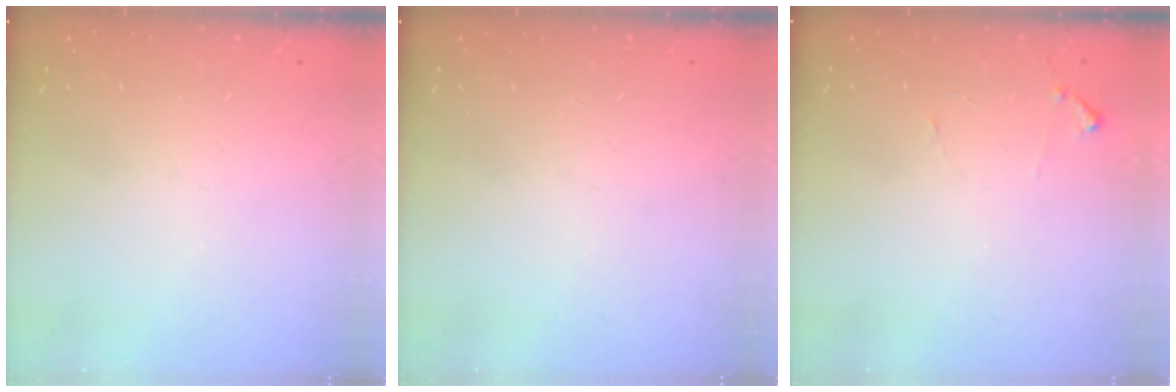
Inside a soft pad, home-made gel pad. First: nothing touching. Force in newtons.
{"total": 0.0}
{"total": 5.8, "press": 5.7, "slide": 0.4}